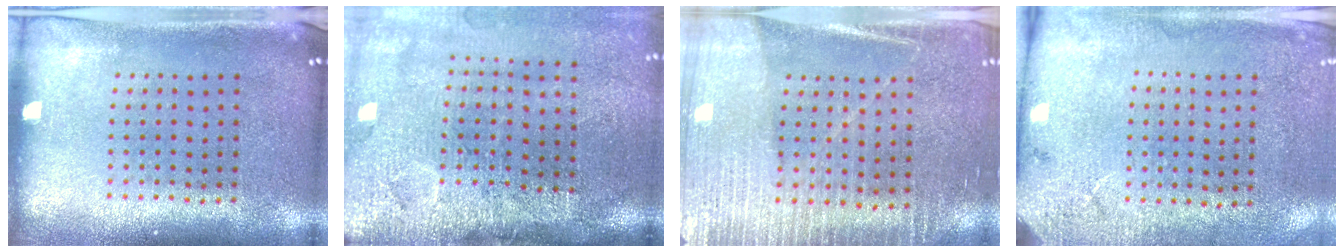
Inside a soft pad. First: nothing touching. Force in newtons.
{"total": 4.5, "press": 3.7, "slide": 2.7}
{"total": 3.3, "press": 3.0, "slide": 1.3}
{"total": 2.7, "press": 2.2, "slide": 1.5}